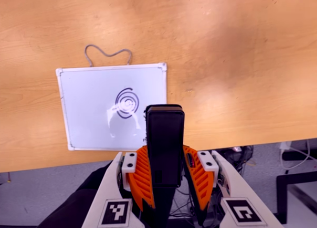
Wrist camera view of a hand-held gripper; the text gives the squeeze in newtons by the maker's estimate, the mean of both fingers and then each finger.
{"total": 5.0, "left": 3.6, "right": 6.5}